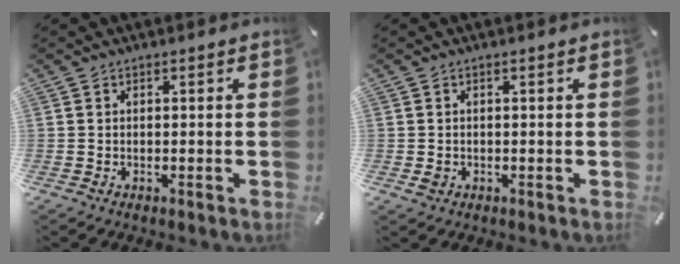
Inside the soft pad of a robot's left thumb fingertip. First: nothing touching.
{"total": 1.0, "force": [0.1, 0.9, 0.5], "torque": [-0.010, 0.003, 0.000]}